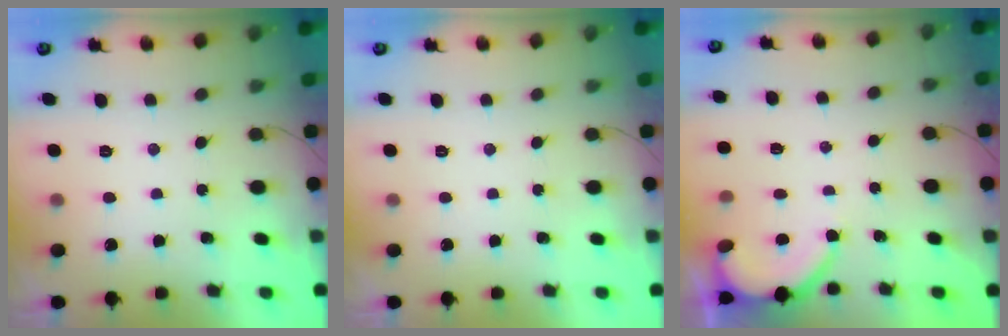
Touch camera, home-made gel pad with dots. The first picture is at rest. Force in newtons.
{"total": 0.0}
{"total": 4.1, "press": 4.1, "slide": 0.4}